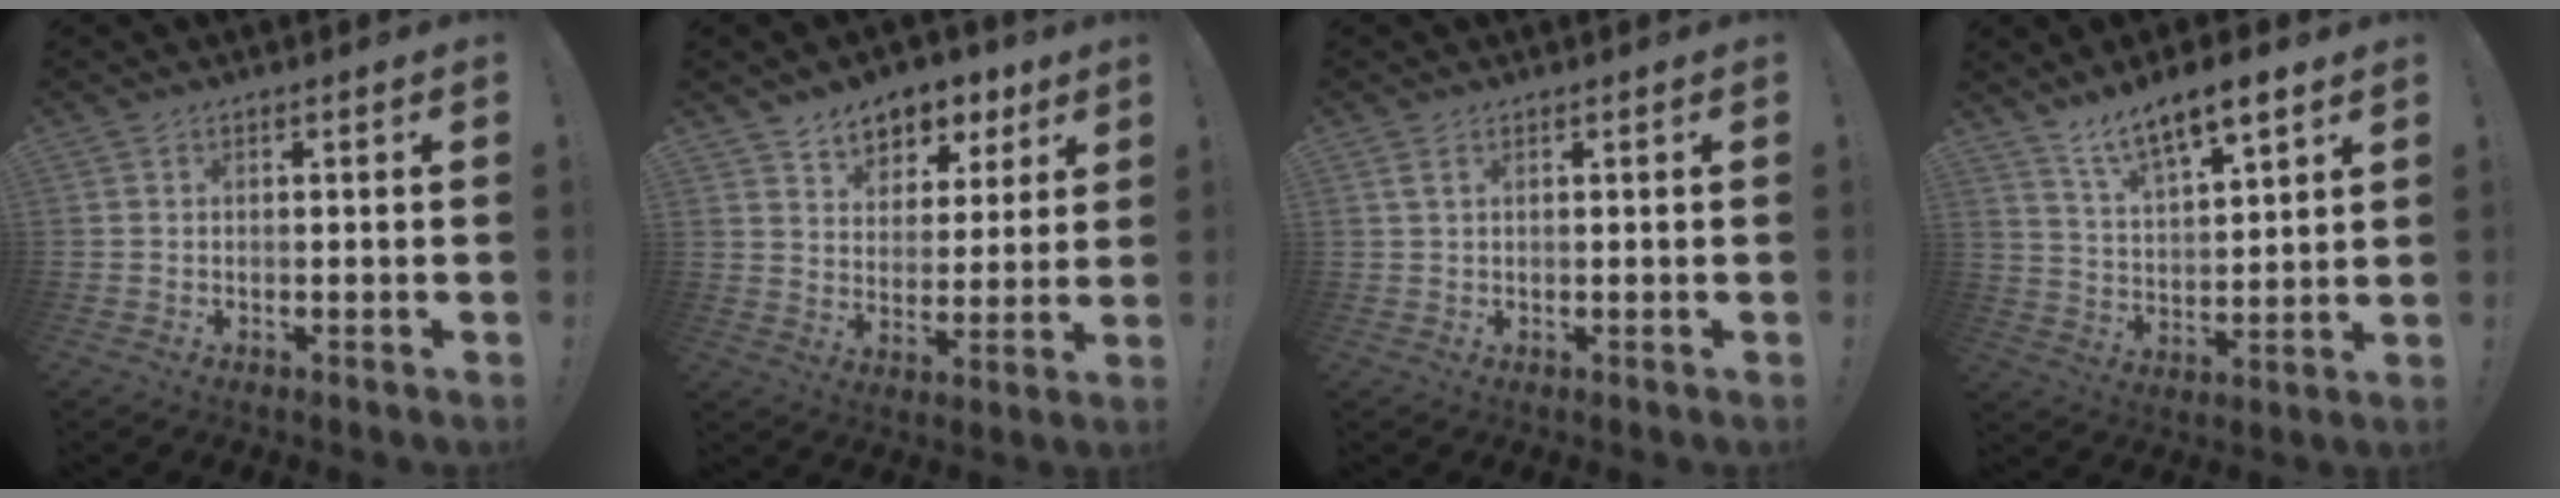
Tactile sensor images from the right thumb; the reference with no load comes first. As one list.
[{"total": 8.1, "force": [5.6, 5.7, 1.5], "torque": [-0.011, -0.047, 0.105]}, {"total": 1.7, "force": [0.9, 0.6, 1.4], "torque": [-0.021, -0.001, 0.015]}, {"total": 10.8, "force": [8.3, 3.2, 6.1], "torque": [-0.100, -0.054, 0.145]}]